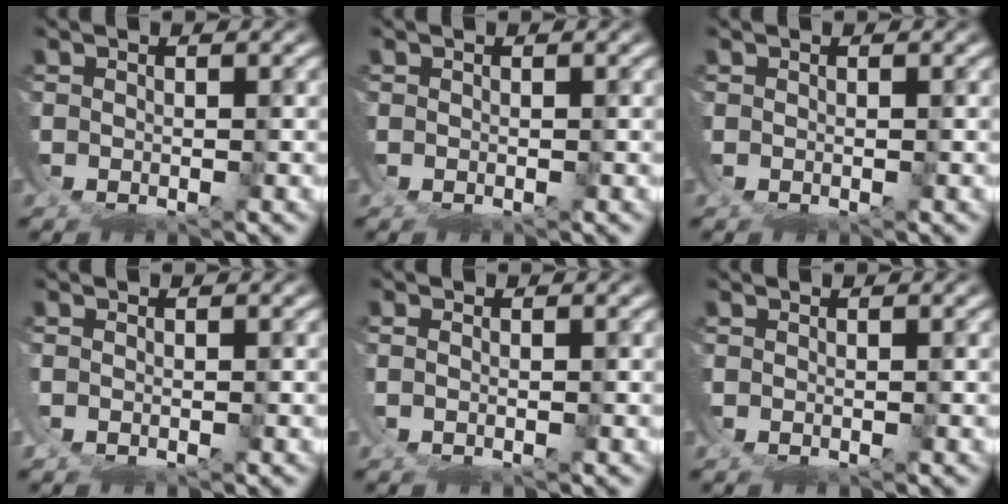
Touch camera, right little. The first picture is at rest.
{"total": 0.0}
{"total": 0.0}
{"total": 1.1, "force": [-0.2, 0.9, 0.5], "torque": [-0.017, 0.001, -0.006]}
{"total": 0.8, "force": [-0.2, 0.6, 0.5], "torque": [-0.014, -0.001, -0.006]}
{"total": 0.0}